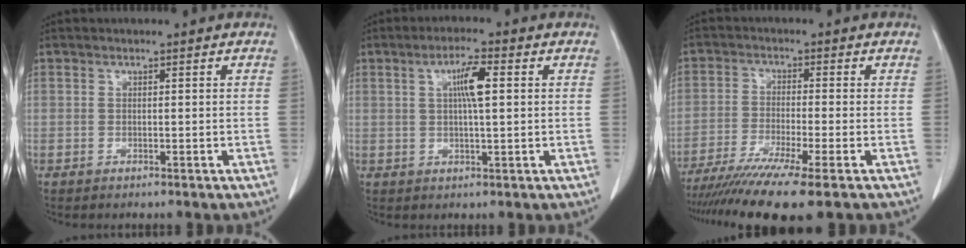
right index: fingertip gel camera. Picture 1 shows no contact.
{"total": 5.1, "force": [1.2, 0.5, 4.9], "torque": [-0.089, 0.005, 0.020]}
{"total": 11.3, "force": [-8.4, -0.9, 7.4], "torque": [-0.117, -0.026, -0.134]}